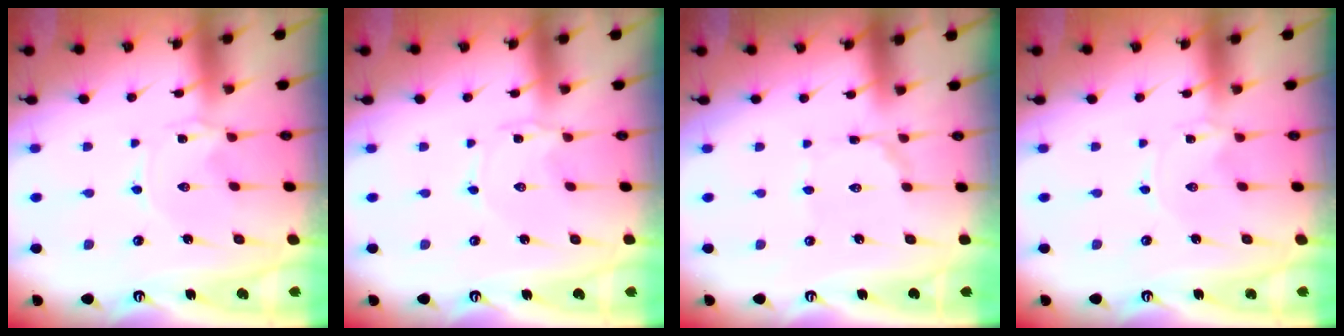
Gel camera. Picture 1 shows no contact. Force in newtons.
{"total": 1.3, "press": 1.3, "slide": 0.2}
{"total": 1.6, "press": 1.6, "slide": 0.1}
{"total": 0.0}